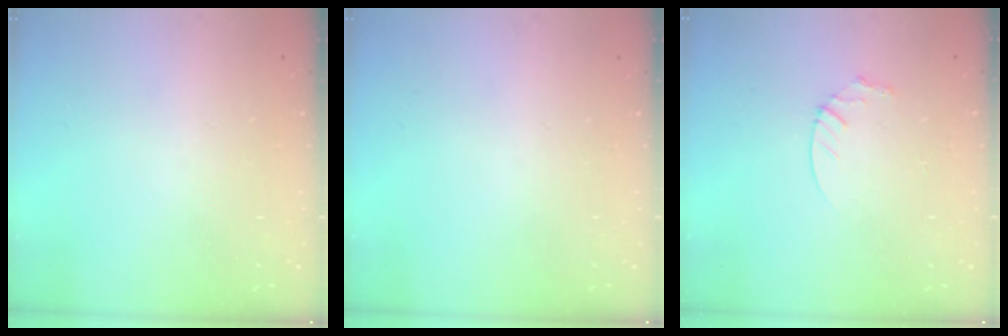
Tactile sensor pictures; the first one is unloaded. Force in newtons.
{"total": 0.0}
{"total": 3.6, "press": 3.6, "slide": 0.4}